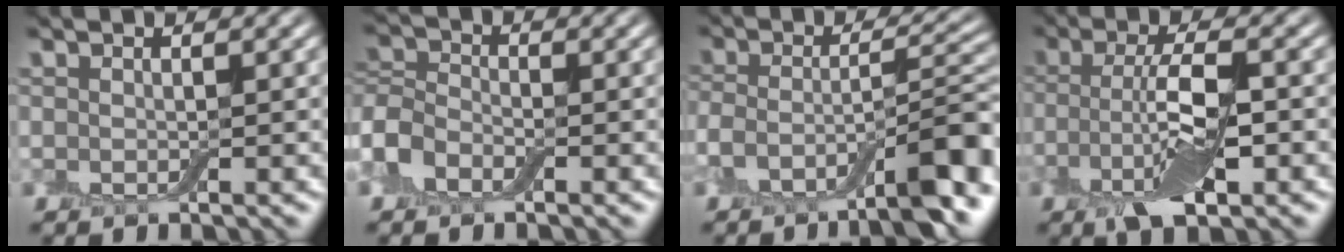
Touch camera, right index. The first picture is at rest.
{"total": 2.9, "force": [-1.5, 2.2, 1.4], "torque": [-0.026, 0.008, -0.043]}
{"total": 7.9, "force": [-4.7, 2.0, 6.0], "torque": [-0.092, 0.013, -0.088]}
{"total": 5.9, "force": [-1.5, 2.2, 5.2], "torque": [-0.101, 0.006, -0.027]}